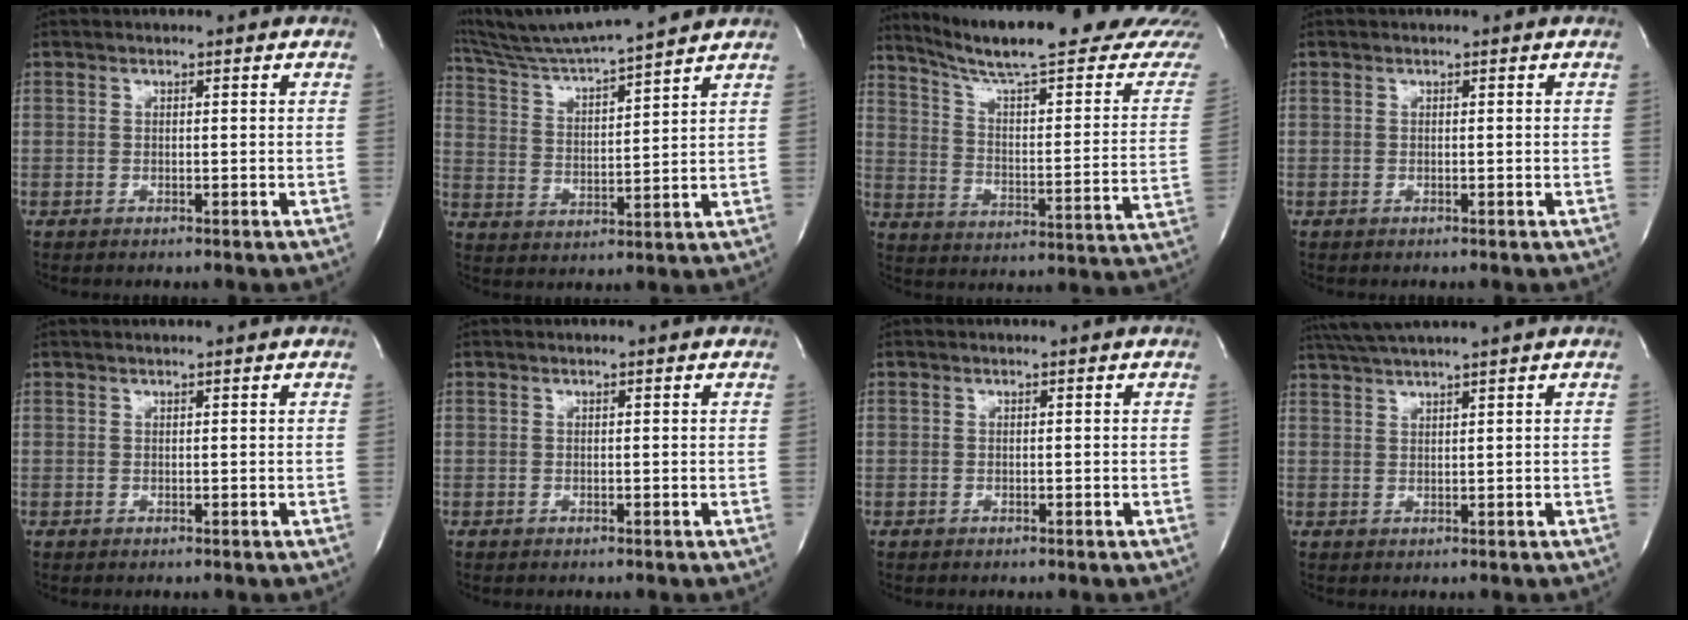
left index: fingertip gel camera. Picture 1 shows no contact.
{"total": 15.2, "force": [13.9, -0.6, 6.0], "torque": [-0.119, 0.012, 0.229]}
{"total": 26.1, "force": [22.7, 0.6, 12.9], "torque": [-0.195, -0.074, 0.306]}
{"total": 0.0}
{"total": 2.0, "force": [1.8, 0.0, 0.9], "torque": [-0.012, 0.017, 0.023]}
{"total": 0.0}
{"total": 0.0}
{"total": 5.8, "force": [5.0, -1.4, 2.6], "torque": [-0.047, 0.019, 0.090]}